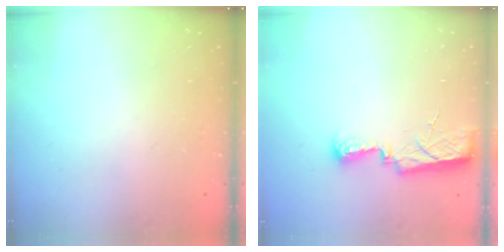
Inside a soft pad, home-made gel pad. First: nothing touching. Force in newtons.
{"total": 7.8, "press": 7.7, "slide": 1.2}